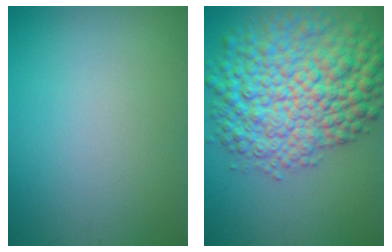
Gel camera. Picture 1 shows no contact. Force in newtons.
{"total": 11.3, "press": 11.3, "slide": 0.3}